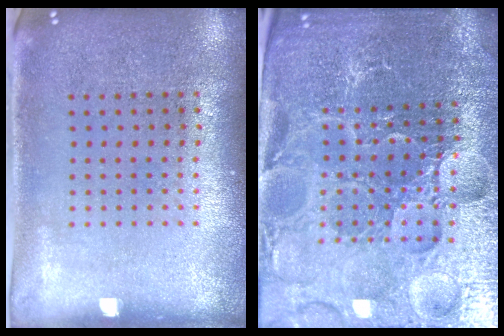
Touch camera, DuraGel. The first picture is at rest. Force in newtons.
{"total": 5.0, "press": 4.8, "slide": 1.4}